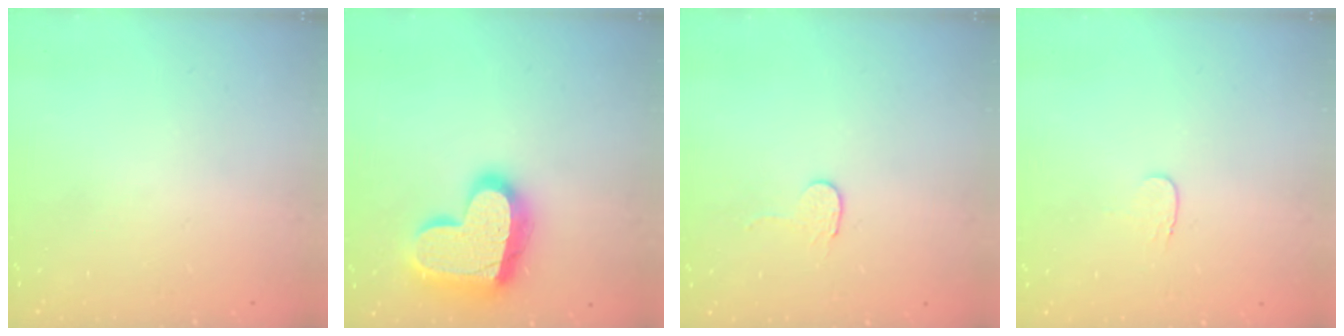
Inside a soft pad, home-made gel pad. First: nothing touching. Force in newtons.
{"total": 20.9, "press": 20.8, "slide": 1.8}
{"total": 2.7, "press": 2.7, "slide": 0.2}
{"total": 3.5, "press": 3.5, "slide": 0.4}